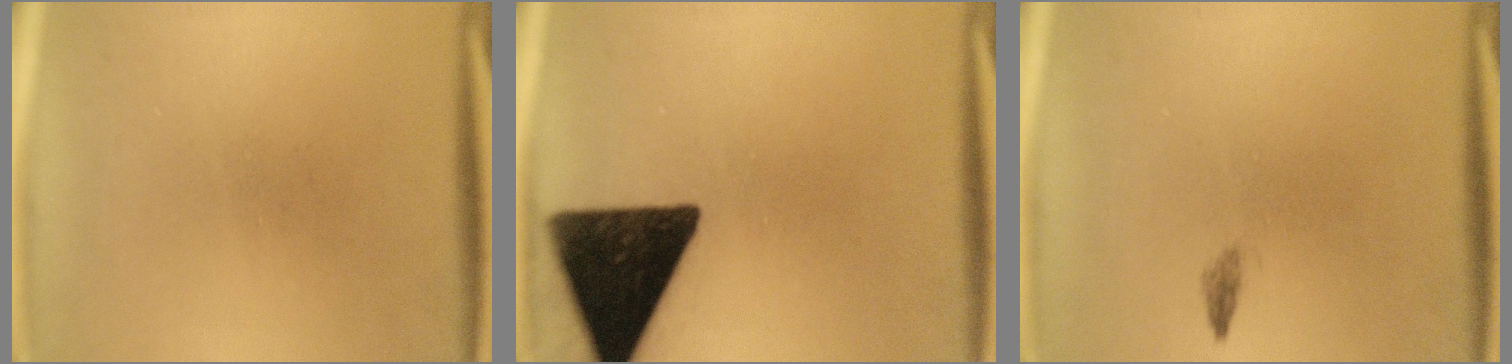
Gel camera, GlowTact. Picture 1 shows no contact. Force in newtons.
{"total": 16.6}
{"total": 0.8}